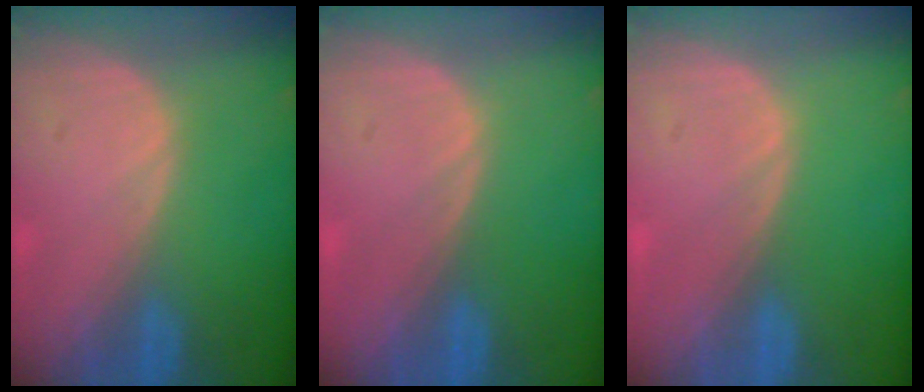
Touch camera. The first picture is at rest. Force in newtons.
{"total": 0.0}
{"total": 0.0}